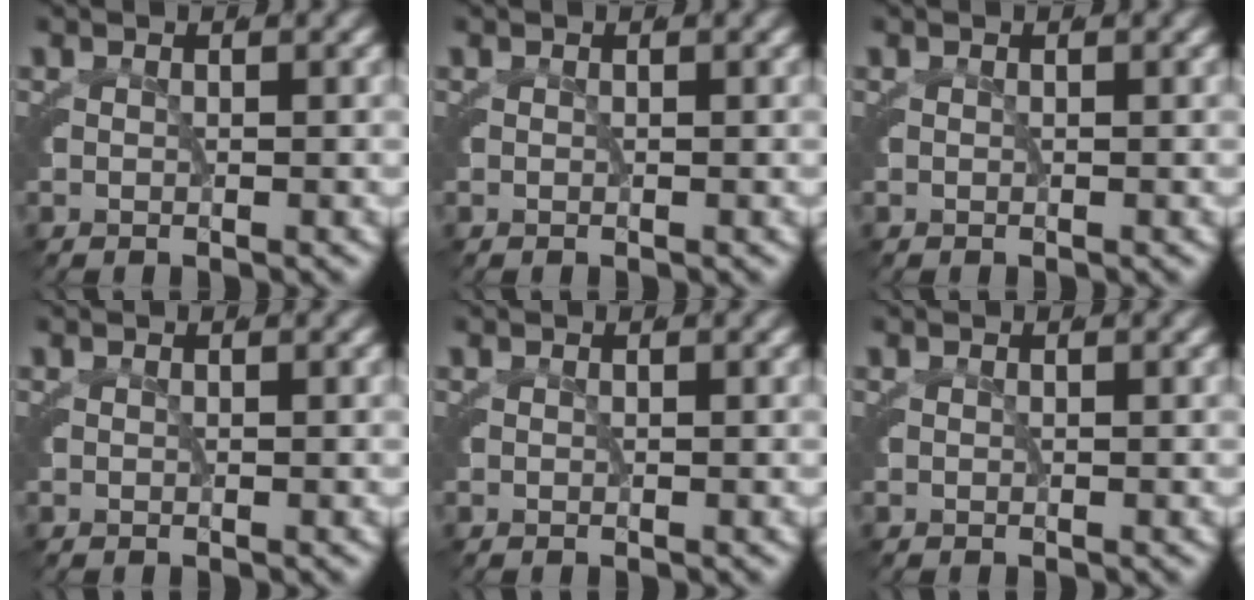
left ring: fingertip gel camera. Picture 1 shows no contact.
{"total": 0.0}
{"total": 0.0}
{"total": 0.0}
{"total": 0.0}
{"total": 0.0}